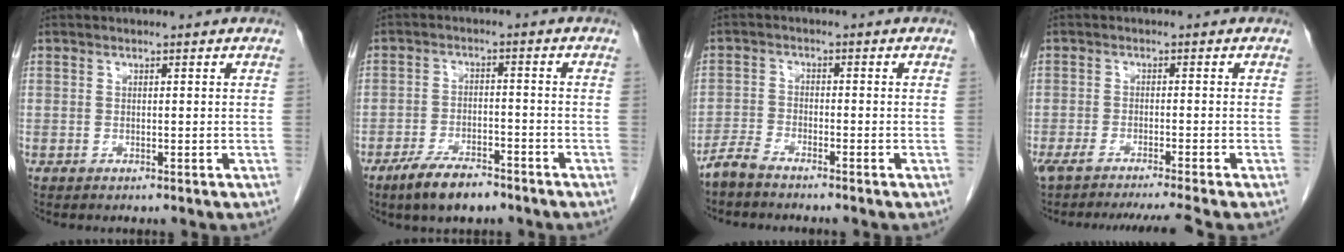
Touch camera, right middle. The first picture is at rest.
{"total": 6.6, "force": [-5.0, 2.0, 3.9], "torque": [-0.078, -0.007, -0.085]}
{"total": 3.1, "force": [-2.9, 0.4, 0.9], "torque": [-0.023, -0.006, -0.060]}
{"total": 9.5, "force": [-8.4, -1.4, 4.3], "torque": [-0.044, -0.019, -0.126]}